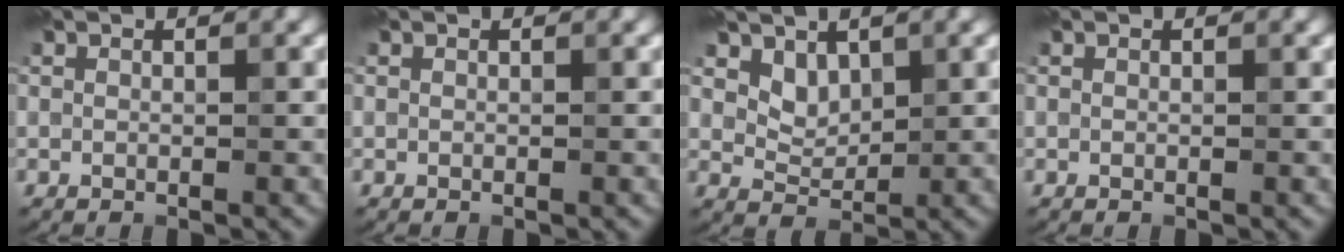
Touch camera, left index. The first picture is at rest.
{"total": 0.0}
{"total": 2.2, "force": [1.5, 1.5, 0.8], "torque": [-0.021, -0.009, 0.034]}
{"total": 0.0}